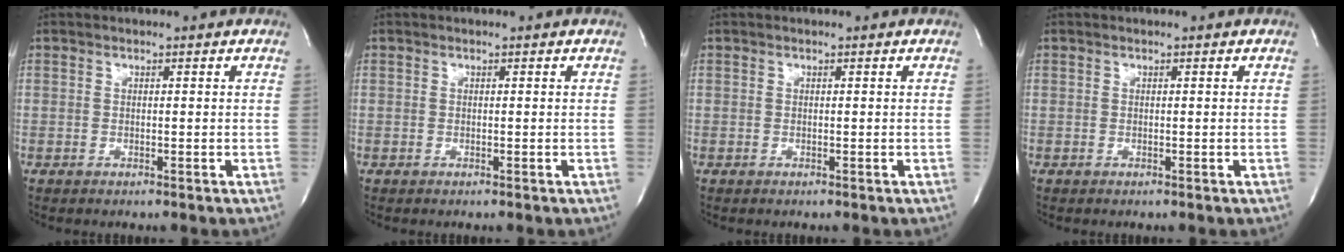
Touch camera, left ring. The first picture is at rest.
{"total": 0.0}
{"total": 0.0}
{"total": 0.0}